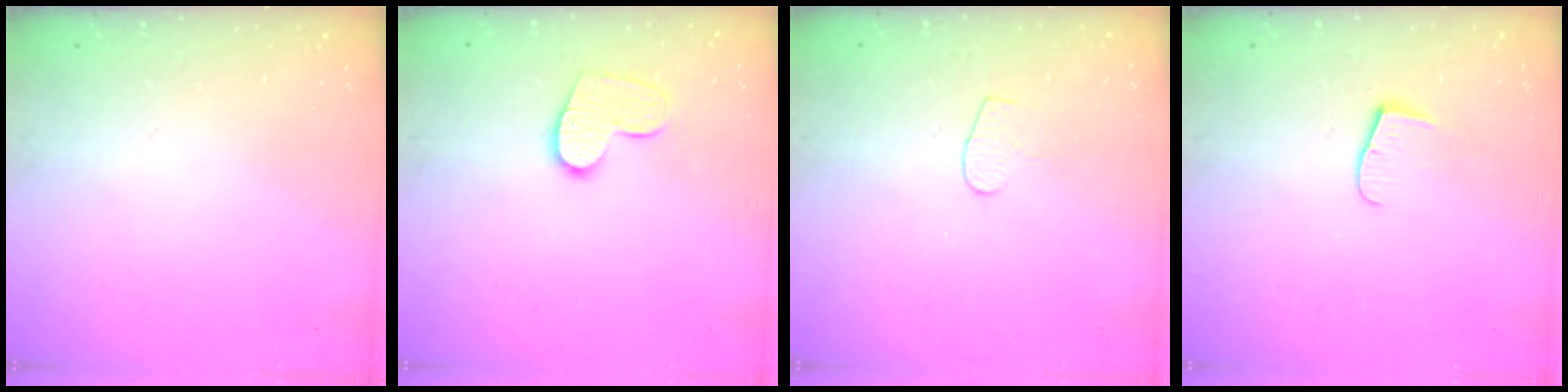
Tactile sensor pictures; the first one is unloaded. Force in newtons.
{"total": 9.9, "press": 9.9, "slide": 0.7}
{"total": 3.2, "press": 3.2, "slide": 0.3}
{"total": 6.5, "press": 6.5, "slide": 0.7}